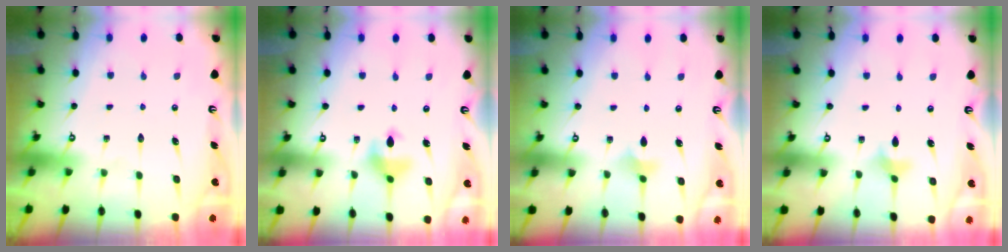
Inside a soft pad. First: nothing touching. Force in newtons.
{"total": 8.1, "press": 7.6, "slide": 2.7}
{"total": 3.6, "press": 3.5, "slide": 0.8}
{"total": 2.7, "press": 2.6, "slide": 0.6}